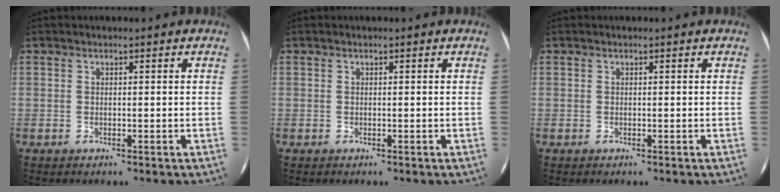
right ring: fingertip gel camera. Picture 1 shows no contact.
{"total": 0.0}
{"total": 0.0}